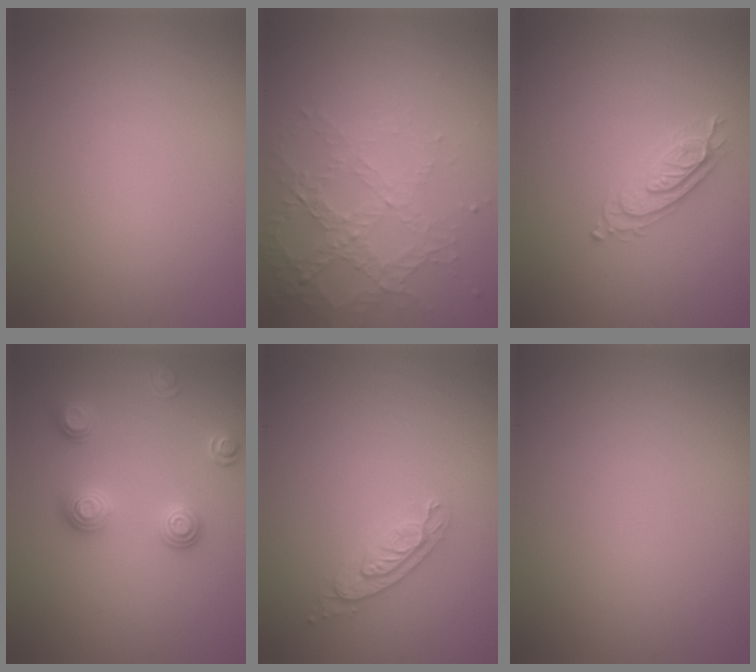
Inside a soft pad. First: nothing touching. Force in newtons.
{"total": 4.4, "press": 3.1, "slide": 3.2}
{"total": 2.2, "press": 2.2, "slide": 0.3}
{"total": 2.7, "press": 2.6, "slide": 0.9}
{"total": 2.1, "press": 2.0, "slide": 0.6}
{"total": 0.0}